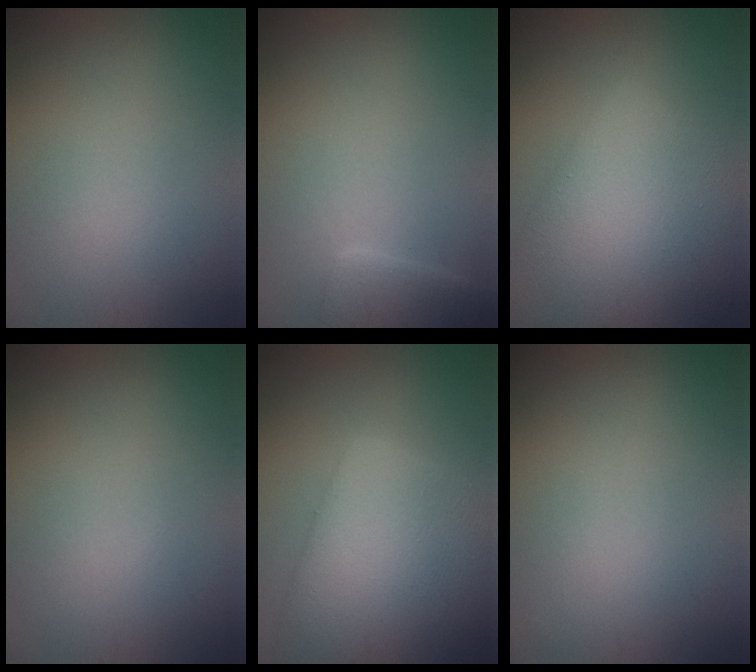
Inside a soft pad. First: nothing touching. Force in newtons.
{"total": 3.7, "press": 3.7, "slide": 0.4}
{"total": 9.9, "press": 9.9, "slide": 0.3}
{"total": 0.0}
{"total": 11.2, "press": 11.2, "slide": 0.4}
{"total": 0.0}